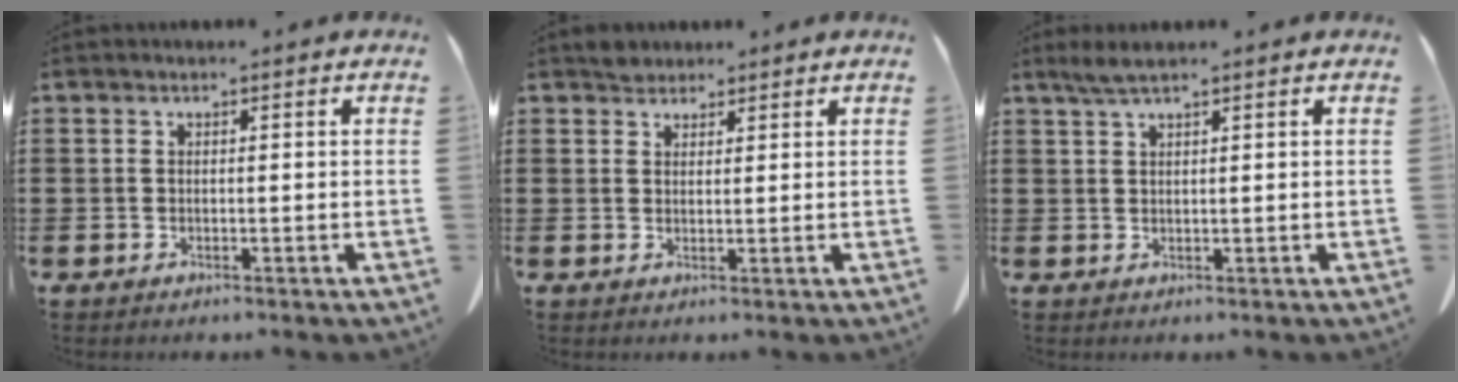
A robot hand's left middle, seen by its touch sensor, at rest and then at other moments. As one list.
[{"total": 2.3, "force": [2.1, 1.0, 0.2], "torque": [-0.001, 0.001, 0.040]}, {"total": 2.2, "force": [1.7, 0.1, 1.4], "torque": [-0.031, 0.001, 0.031]}]